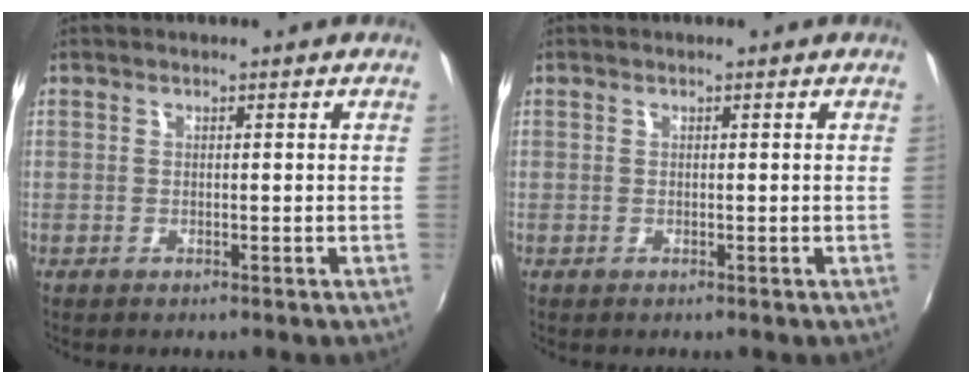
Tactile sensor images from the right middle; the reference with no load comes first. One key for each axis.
{"total": 0.0}